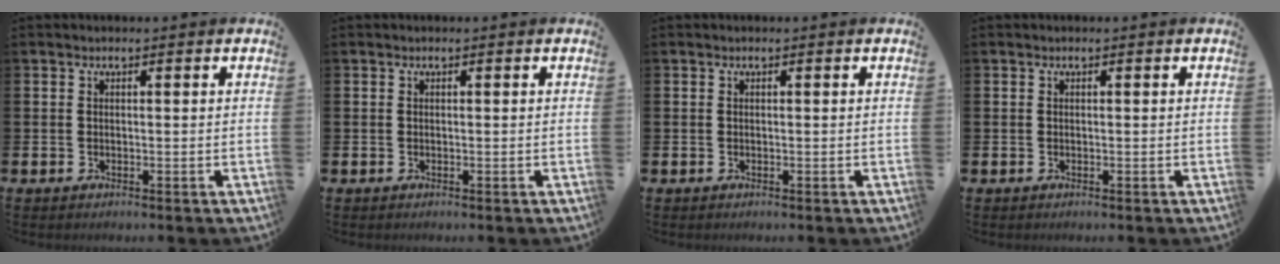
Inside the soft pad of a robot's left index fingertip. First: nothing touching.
{"total": 0.0}
{"total": 0.0}
{"total": 0.0}